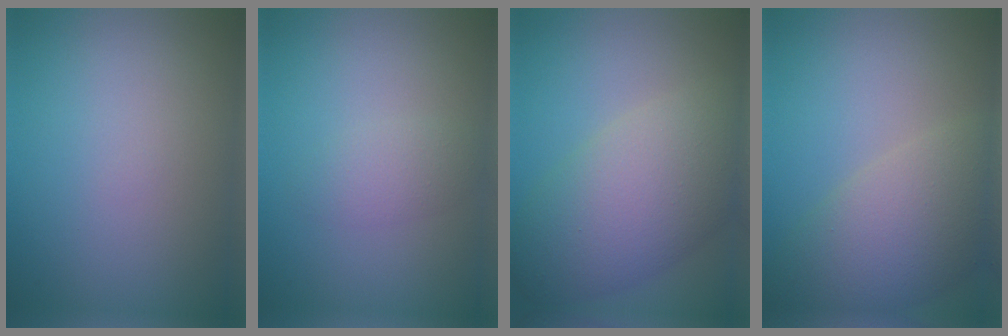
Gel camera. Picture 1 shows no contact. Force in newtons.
{"total": 1.8, "press": 1.8, "slide": 0.1}
{"total": 9.0, "press": 9.0, "slide": 0.5}
{"total": 7.8, "press": 7.8, "slide": 0.5}